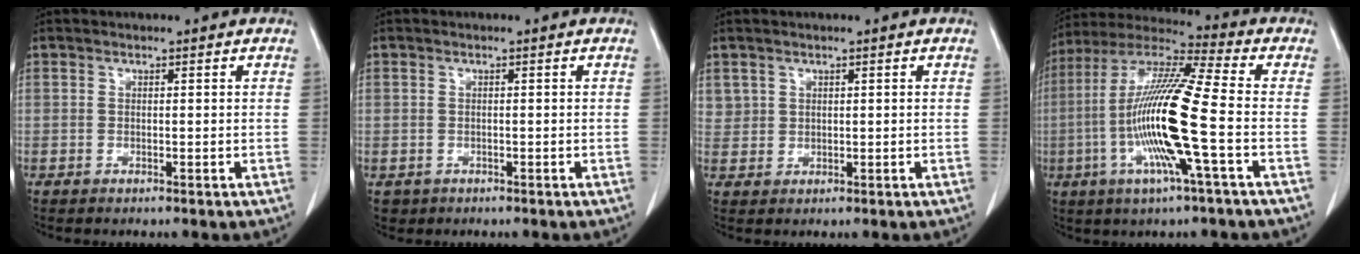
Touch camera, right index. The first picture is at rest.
{"total": 2.0, "force": [-0.8, 1.8, 0.1], "torque": [-0.005, 0.003, -0.008]}
{"total": 2.4, "force": [1.3, 2.1, 0.2], "torque": [0.012, 0.005, 0.022]}
{"total": 16.7, "force": [-3.6, 0.1, 16.3], "torque": [-0.329, -0.006, -0.081]}